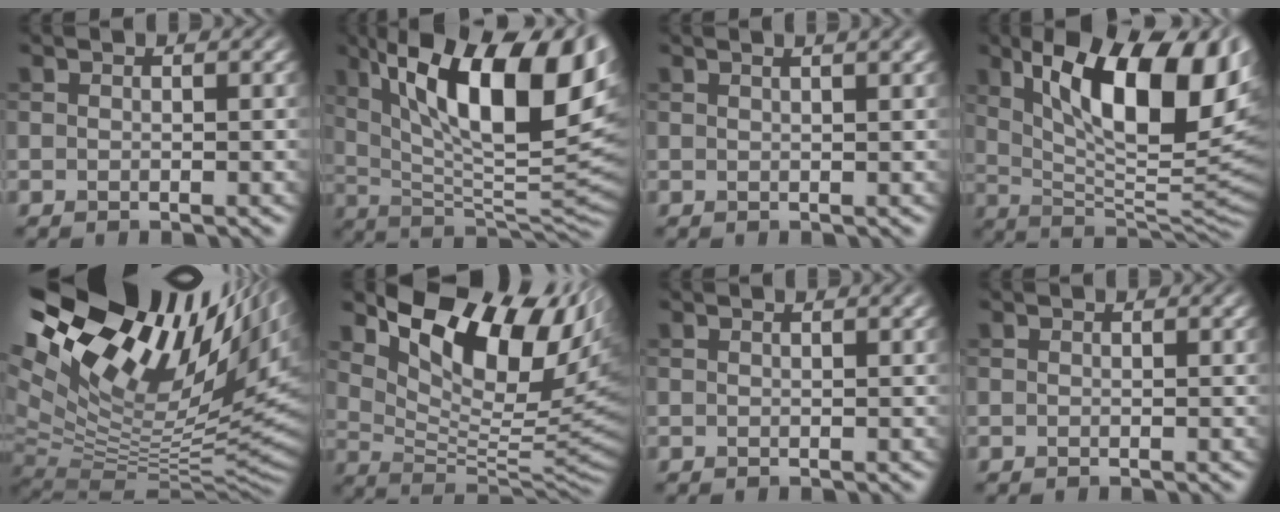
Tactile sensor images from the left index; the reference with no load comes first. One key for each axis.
{"total": 17.2, "fx": 6.3, "fy": 6.1, "fz": 14.8, "tx": -0.240, "ty": 0.012, "tz": 0.105}
{"total": 3.6, "fx": 2.0, "fy": 1.4, "fz": 2.6, "tx": -0.006, "ty": 0.014, "tz": 0.001}
{"total": 15.2, "fx": 4.9, "fy": 5.7, "fz": 13.2, "tx": -0.197, "ty": 0.004, "tz": 0.080}
{"total": 18.5, "fx": 8.5, "fy": 7.3, "fz": 14.7, "tx": -0.228, "ty": 0.034, "tz": 0.164}
{"total": 13.4, "fx": 7.0, "fy": 6.7, "fz": 9.3, "tx": -0.151, "ty": 0.005, "tz": 0.130}
{"total": 1.1, "fx": 0.6, "fy": 0.3, "fz": 0.9, "tx": -0.007, "ty": 0.004, "tz": 0.003}
{"total": 0.0}